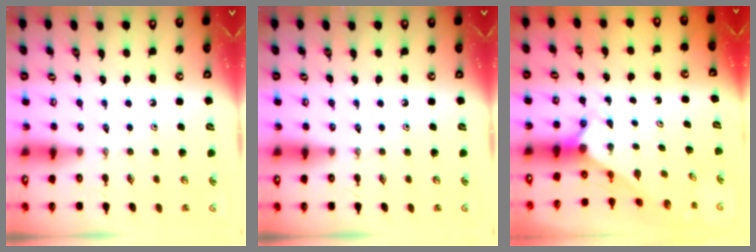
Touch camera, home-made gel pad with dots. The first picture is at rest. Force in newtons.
{"total": 0.0}
{"total": 2.1, "press": 2.1, "slide": 0.2}